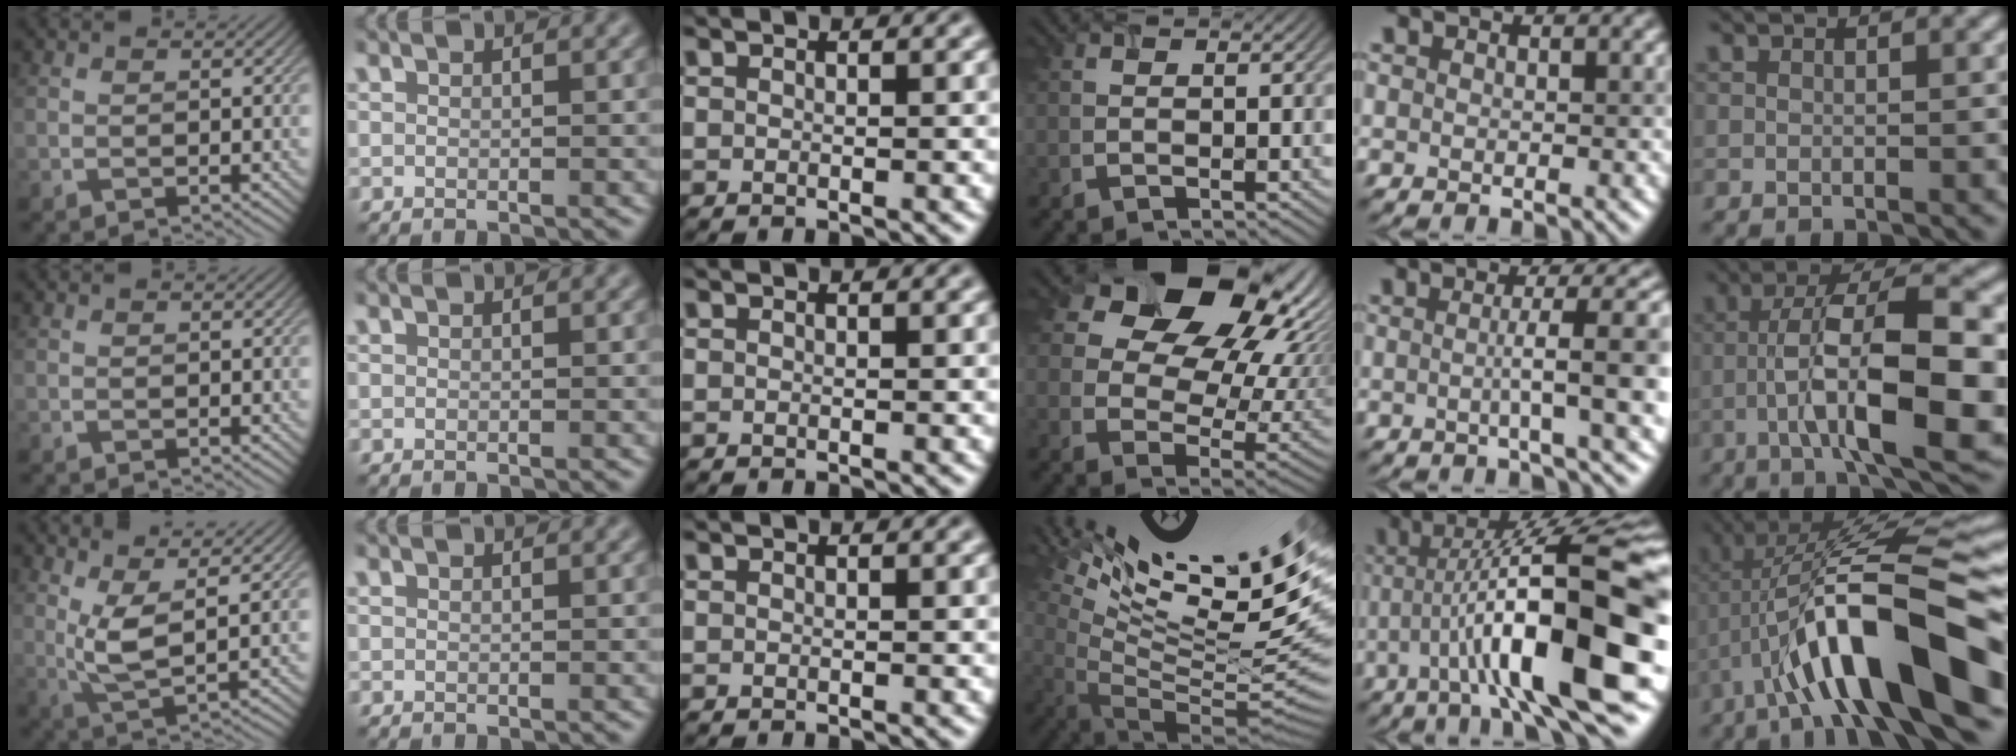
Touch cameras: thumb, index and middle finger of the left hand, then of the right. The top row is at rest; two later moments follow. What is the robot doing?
{"motion": "screw", "object": "timer"}